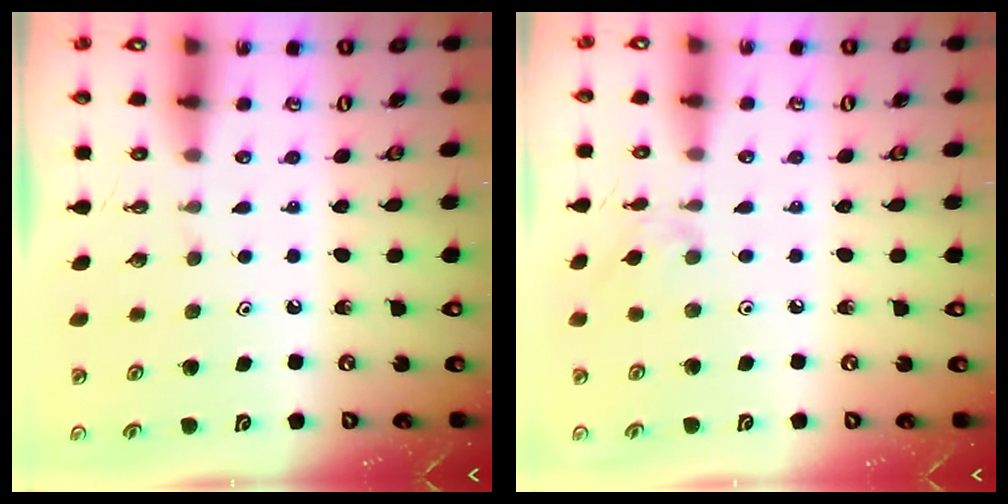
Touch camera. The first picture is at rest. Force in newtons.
{"total": 1.2, "press": 1.2, "slide": 0.3}